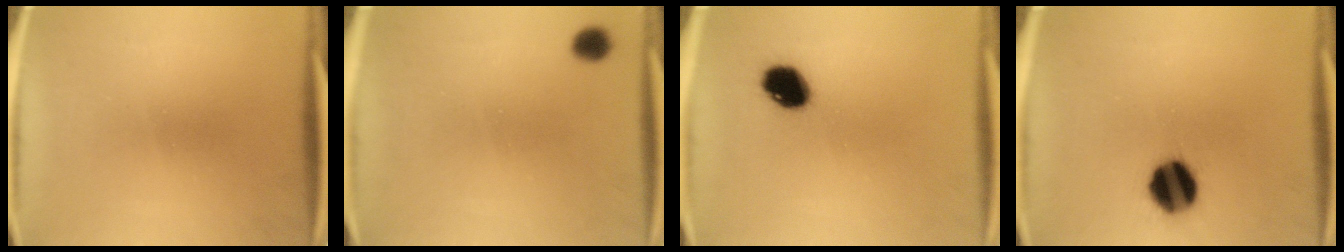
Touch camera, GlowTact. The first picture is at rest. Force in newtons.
{"total": 2.2}
{"total": 8.1}
{"total": 11.7}